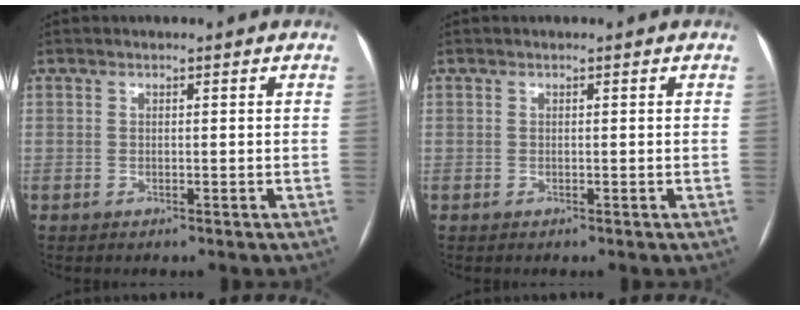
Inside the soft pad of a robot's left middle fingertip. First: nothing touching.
{"total": 0.0}